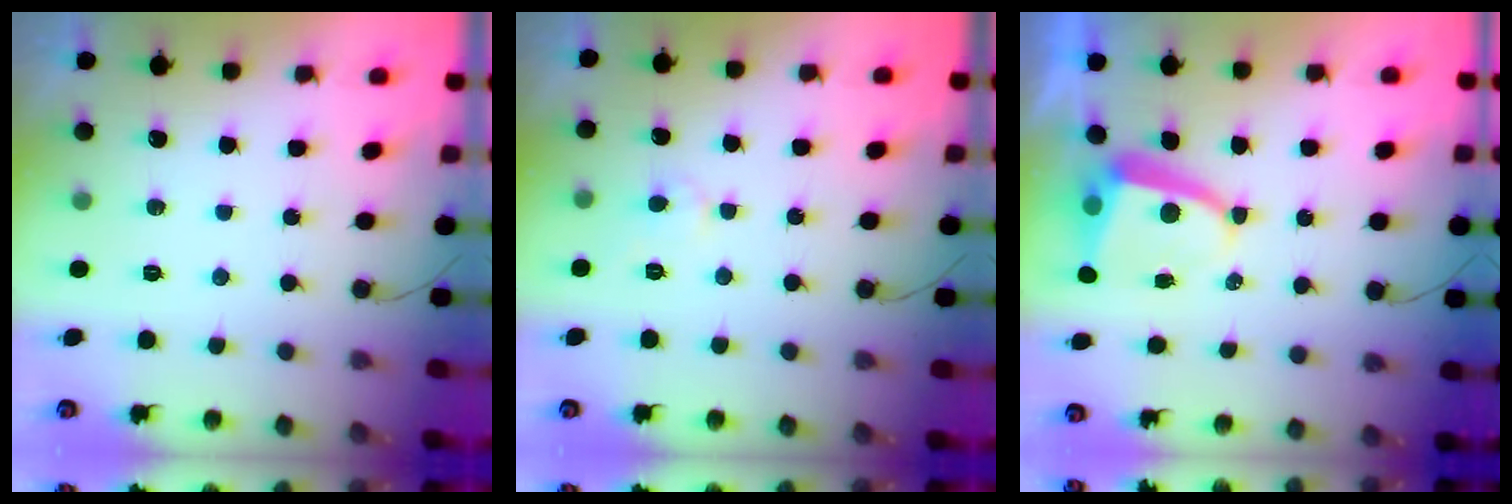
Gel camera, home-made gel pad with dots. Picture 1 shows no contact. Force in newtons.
{"total": 3.8, "press": 3.8, "slide": 0.3}
{"total": 6.1, "press": 6.1, "slide": 0.7}